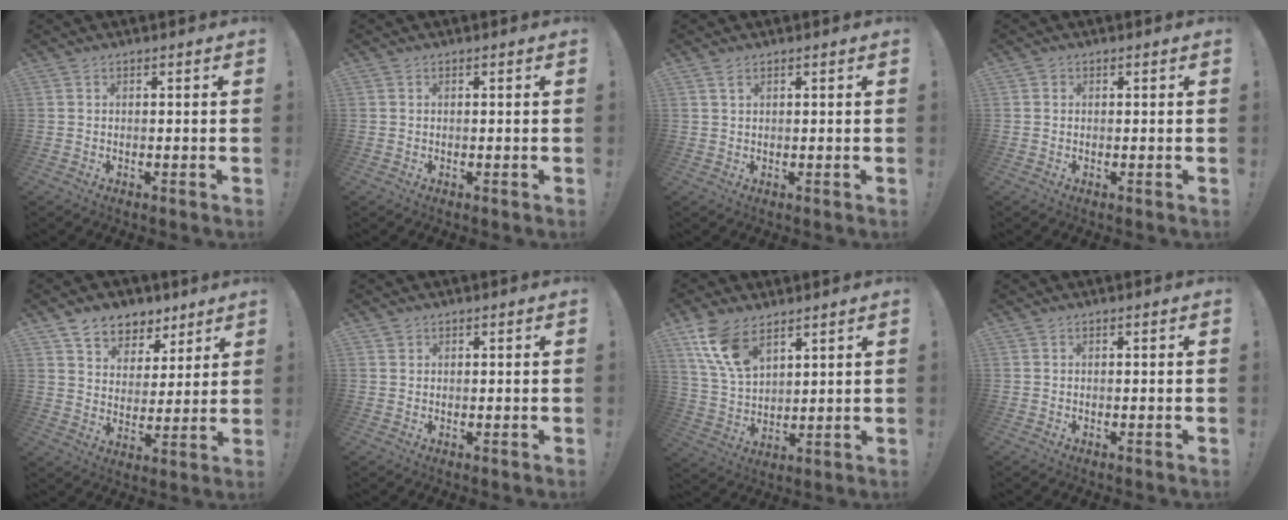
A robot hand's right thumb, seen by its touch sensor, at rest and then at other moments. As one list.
[{"total": 0.0}, {"total": 2.0, "force": [1.1, 0.8, 1.5], "torque": [-0.024, 0.000, 0.020]}, {"total": 0.6, "force": [0.2, 0.6, 0.0], "torque": [0.005, -0.001, 0.002]}, {"total": 8.7, "force": [6.2, 5.8, 1.6], "torque": [-0.021, -0.048, 0.122]}, {"total": 0.9, "force": [0.7, 0.6, 0.1], "torque": [0.003, -0.002, 0.012]}, {"total": 12.3, "force": [7.8, 6.3, 7.2], "torque": [-0.150, -0.031, 0.154]}, {"total": 0.0}]